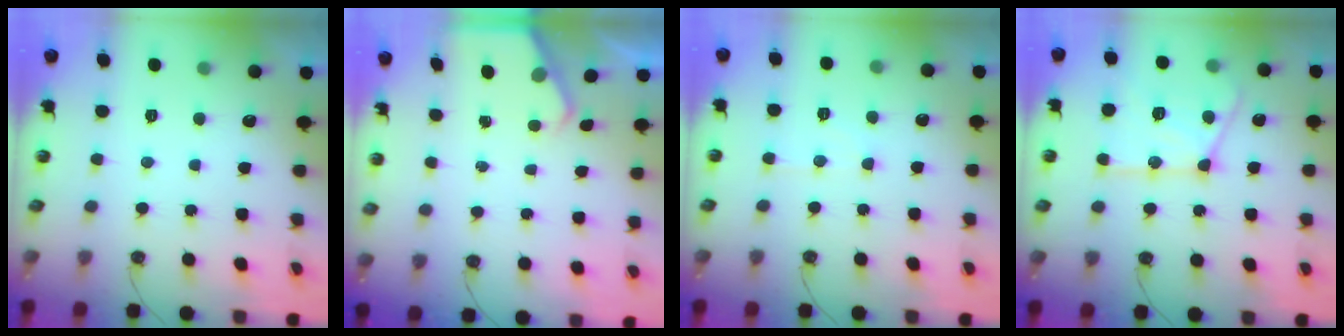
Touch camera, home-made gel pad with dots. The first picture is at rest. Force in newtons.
{"total": 2.2, "press": 2.1, "slide": 0.3}
{"total": 6.8, "press": 6.8, "slide": 0.7}
{"total": 18.4, "press": 18.4, "slide": 1.3}